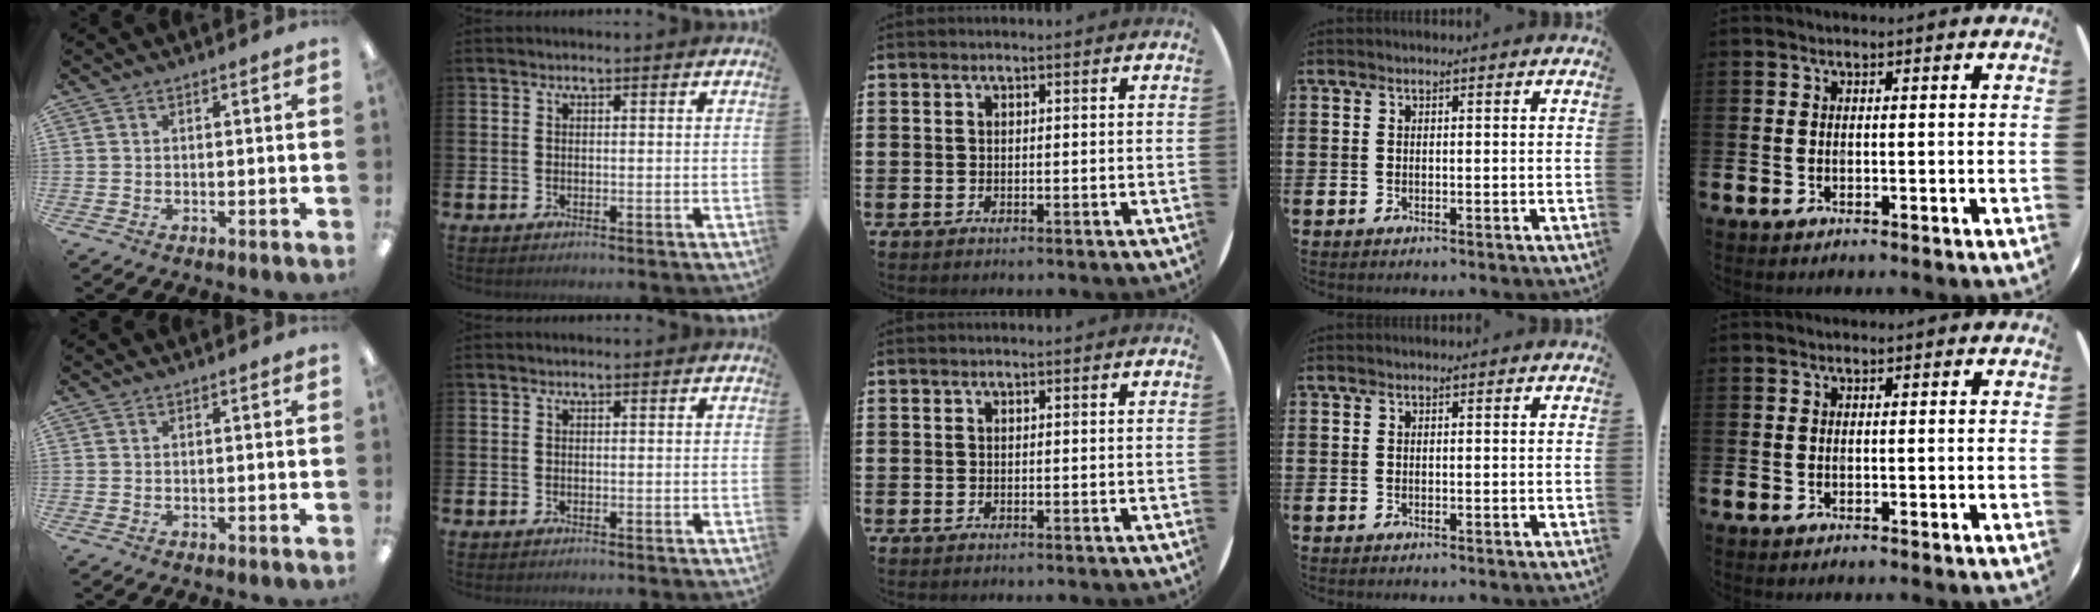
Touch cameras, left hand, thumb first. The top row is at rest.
{}